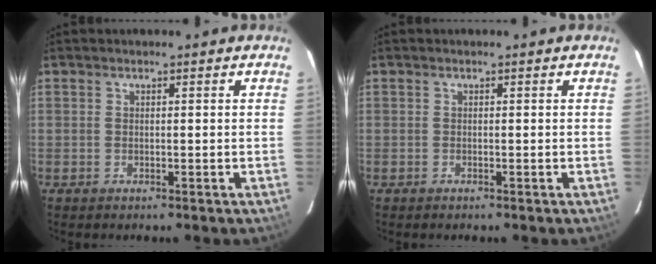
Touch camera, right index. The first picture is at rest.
{"total": 0.0}